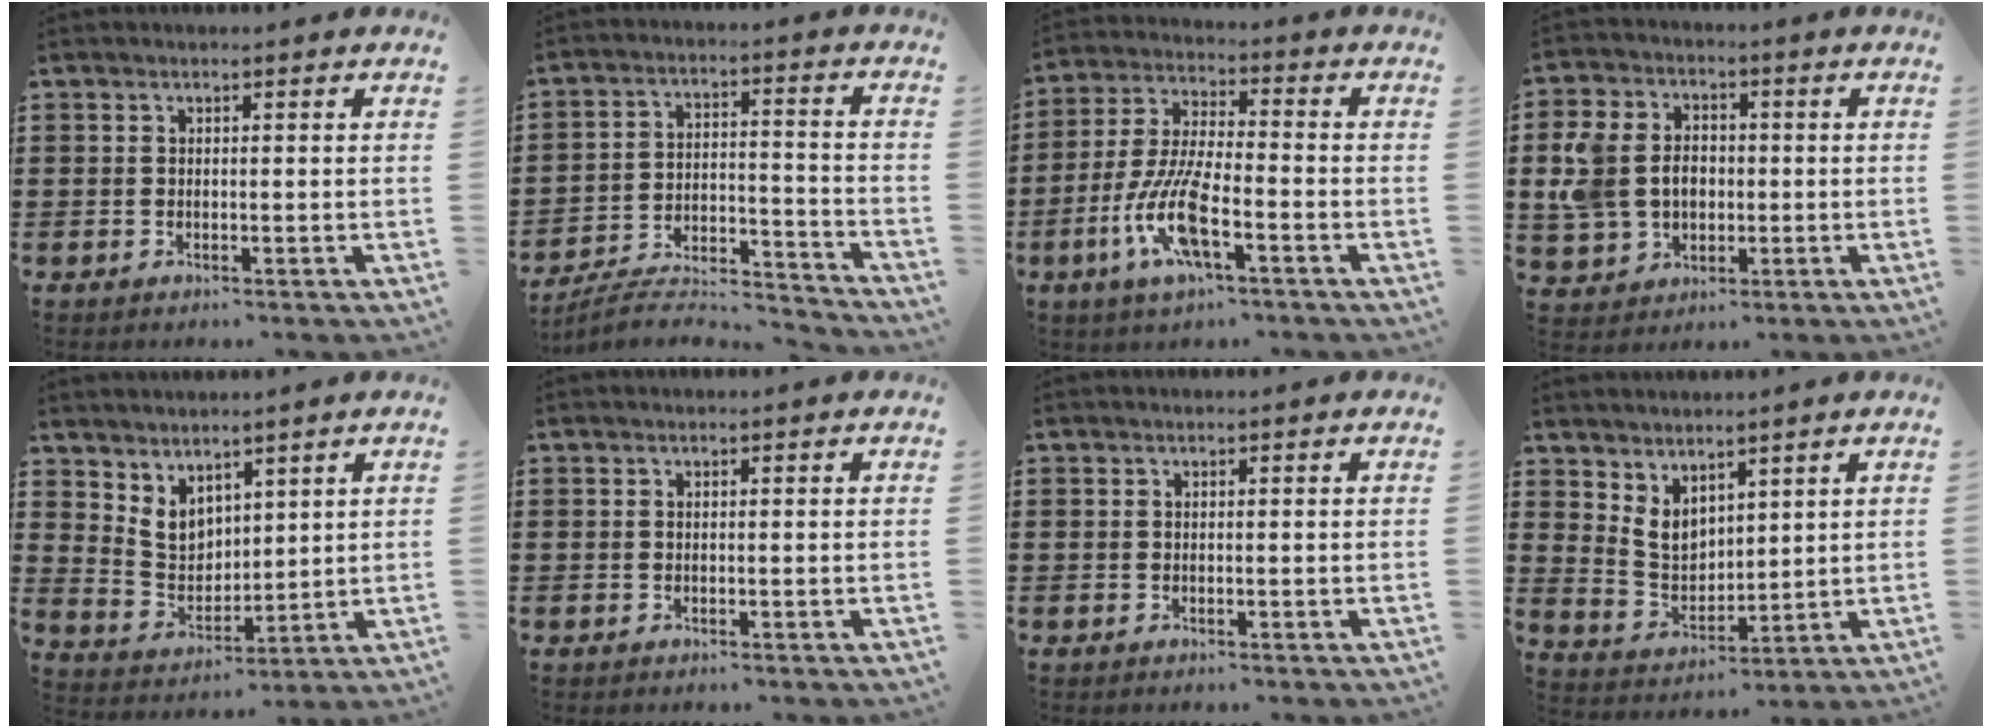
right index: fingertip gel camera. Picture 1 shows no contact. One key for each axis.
{"total": 6.0, "fx": -5.7, "fy": 0.7, "fz": 1.8, "tx": -0.034, "ty": -0.002, "tz": -0.113}
{"total": 10.3, "fx": -4.4, "fy": 2.7, "fz": 8.9, "tx": -0.204, "ty": -0.011, "tz": -0.086}
{"total": 8.0, "fx": 0.0, "fy": 6.8, "fz": 4.3, "tx": -0.130, "ty": 0.013, "tz": -0.003}
{"total": 5.1, "fx": 3.5, "fy": 3.4, "fz": 1.6, "tx": -0.050, "ty": -0.006, "tz": 0.067}
{"total": 0.0}
{"total": 0.0}
{"total": 4.9, "fx": 3.3, "fy": 3.1, "fz": 1.9, "tx": -0.052, "ty": -0.003, "tz": 0.064}